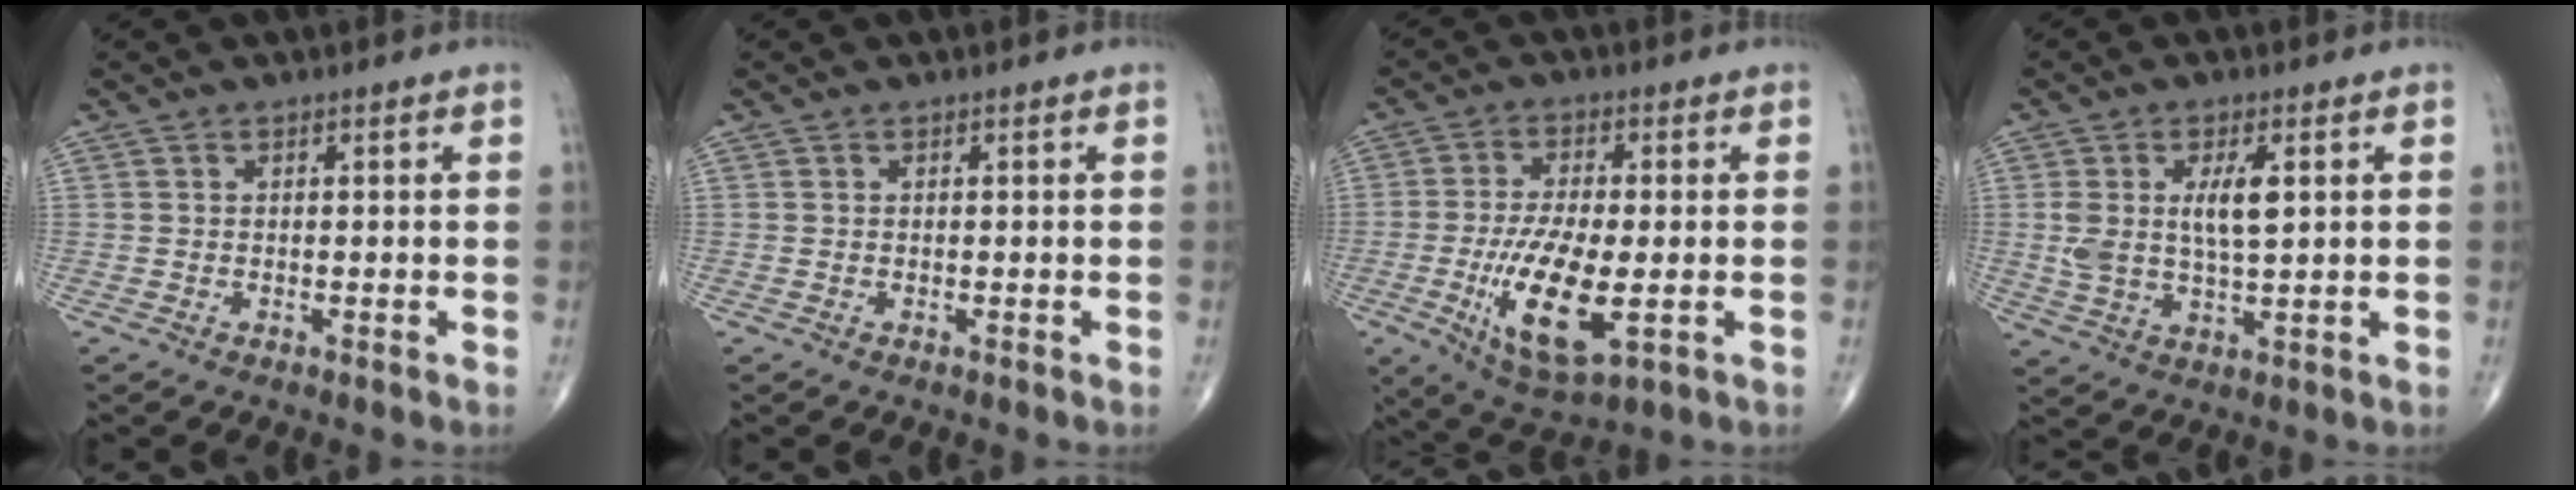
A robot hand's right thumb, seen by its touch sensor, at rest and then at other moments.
{"total": 0.0}
{"total": 13.8, "force": [-3.1, 5.1, 12.4], "torque": [-0.233, -0.013, -0.047]}
{"total": 8.0, "force": [1.8, 3.1, 7.1], "torque": [-0.136, -0.004, 0.039]}